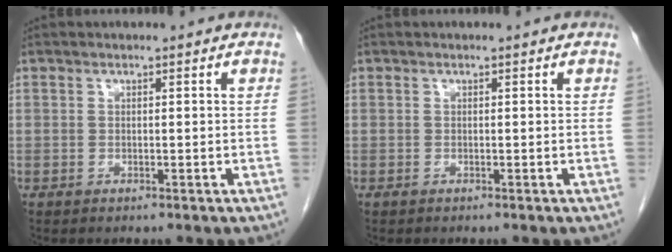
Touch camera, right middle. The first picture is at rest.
{"total": 0.0}